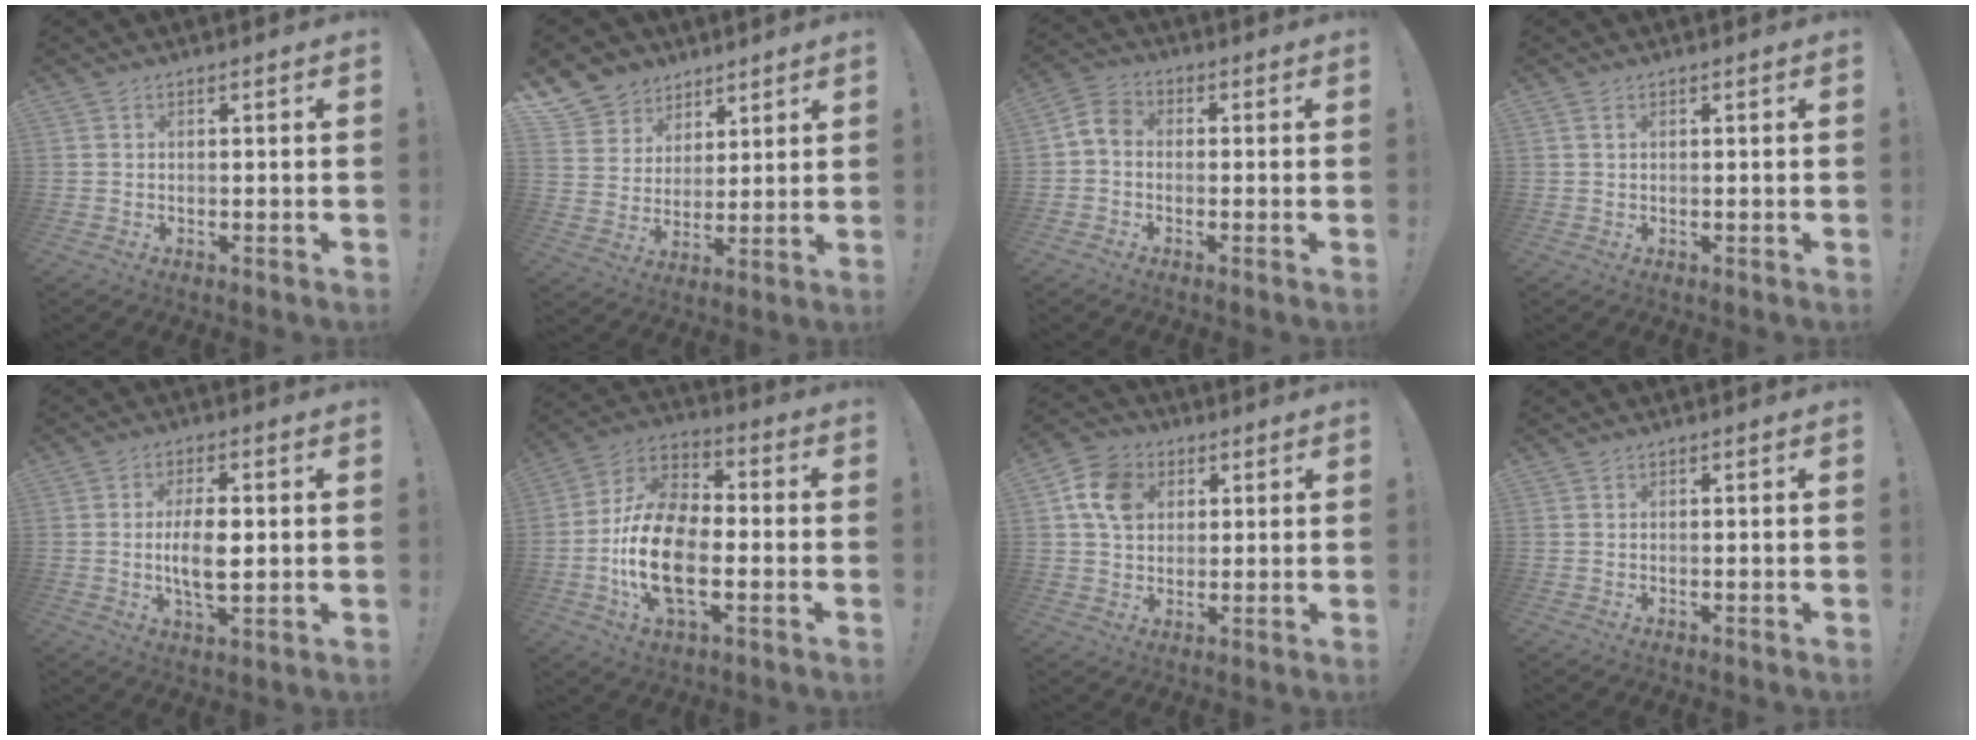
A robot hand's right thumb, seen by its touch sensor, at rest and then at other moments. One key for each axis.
{"total": 9.3, "fx": 6.0, "fy": 7.1, "fz": 0.9, "tx": -0.023, "ty": -0.049, "tz": 0.123}
{"total": 5.2, "fx": -1.0, "fy": 3.8, "fz": 3.4, "tx": -0.075, "ty": 0.017, "tz": -0.014}
{"total": 1.0, "fx": 0.5, "fy": 0.4, "fz": 0.8, "tx": -0.017, "ty": 0.002, "tz": 0.009}
{"total": 9.2, "fx": -0.1, "fy": 3.8, "fz": 8.3, "tx": -0.156, "ty": -0.009, "tz": -0.009}
{"total": 18.9, "fx": -4.4, "fy": 10.7, "fz": 14.9, "tx": -0.295, "ty": 0.022, "tz": -0.068}
{"total": 11.1, "fx": 3.5, "fy": 8.8, "fz": 5.6, "tx": -0.084, "ty": 0.003, "tz": 0.072}
{"total": 0.0}